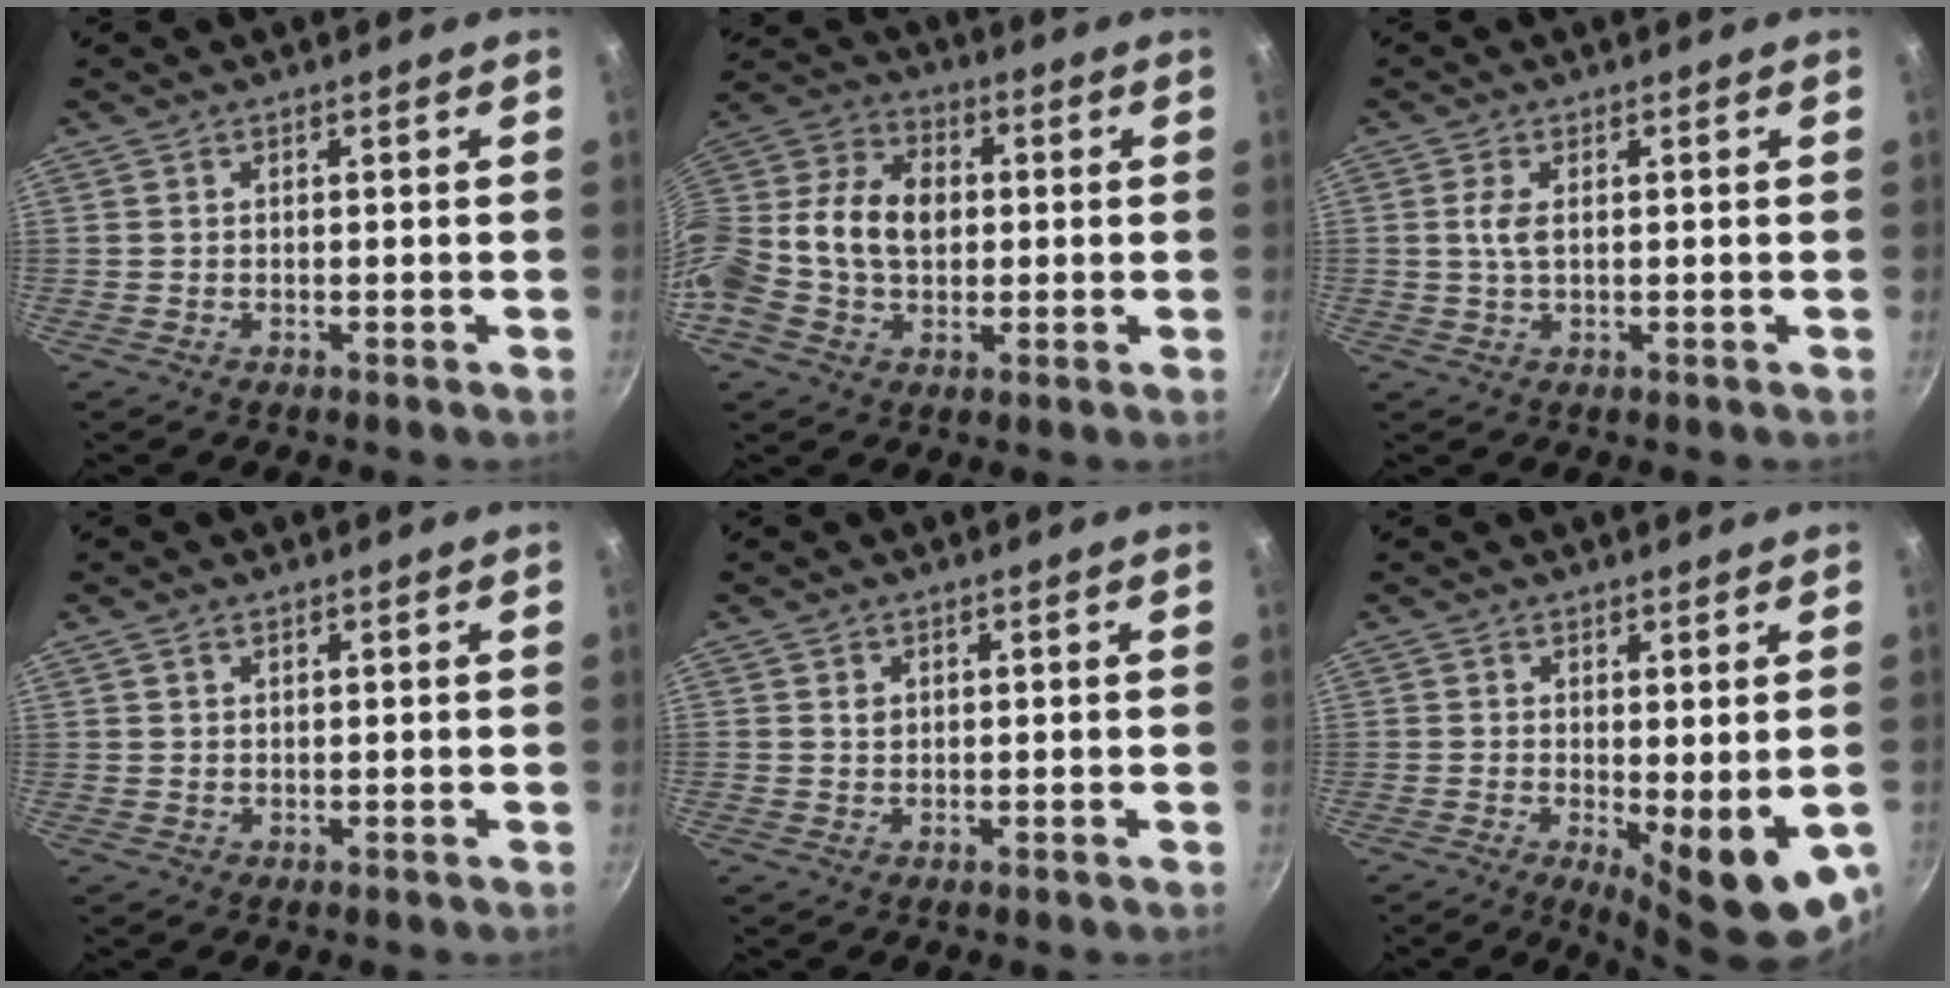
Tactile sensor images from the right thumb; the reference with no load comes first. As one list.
[{"total": 19.2, "force": [0.0, 14.2, 12.9], "torque": [-0.247, 0.043, -0.016]}, {"total": 2.8, "force": [0.4, 1.3, 2.4], "torque": [-0.053, 0.002, 0.007]}, {"total": 1.2, "force": [0.8, 0.7, 0.6], "torque": [-0.008, -0.001, 0.015]}, {"total": 1.1, "force": [0.5, 0.9, 0.3], "torque": [-0.002, -0.002, 0.006]}, {"total": 10.1, "force": [-1.6, 3.1, 9.5], "torque": [-0.111, -0.010, -0.008]}]